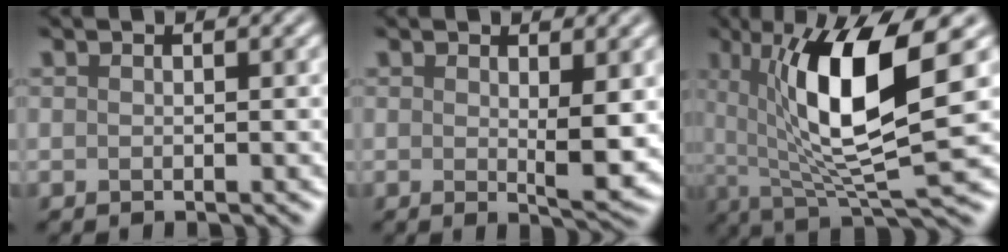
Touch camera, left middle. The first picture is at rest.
{"total": 2.9, "force": [0.6, 0.5, 2.8], "torque": [-0.041, -0.013, 0.013]}
{"total": 10.9, "force": [2.1, 2.9, 10.3], "torque": [-0.165, -0.008, 0.042]}